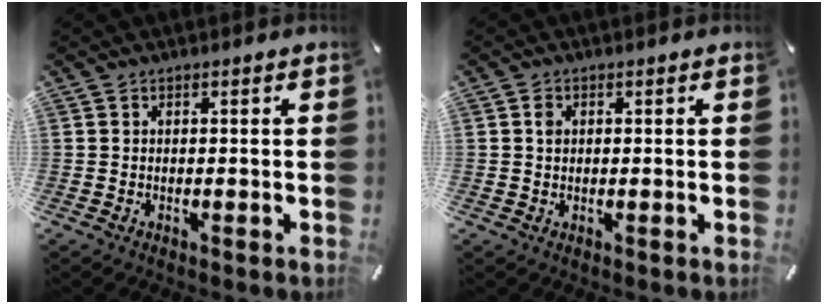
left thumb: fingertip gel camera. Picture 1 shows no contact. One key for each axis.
{"total": 1.9, "fx": 0.4, "fy": 1.5, "fz": 1.1, "tx": -0.017, "ty": 0.003, "tz": 0.004}